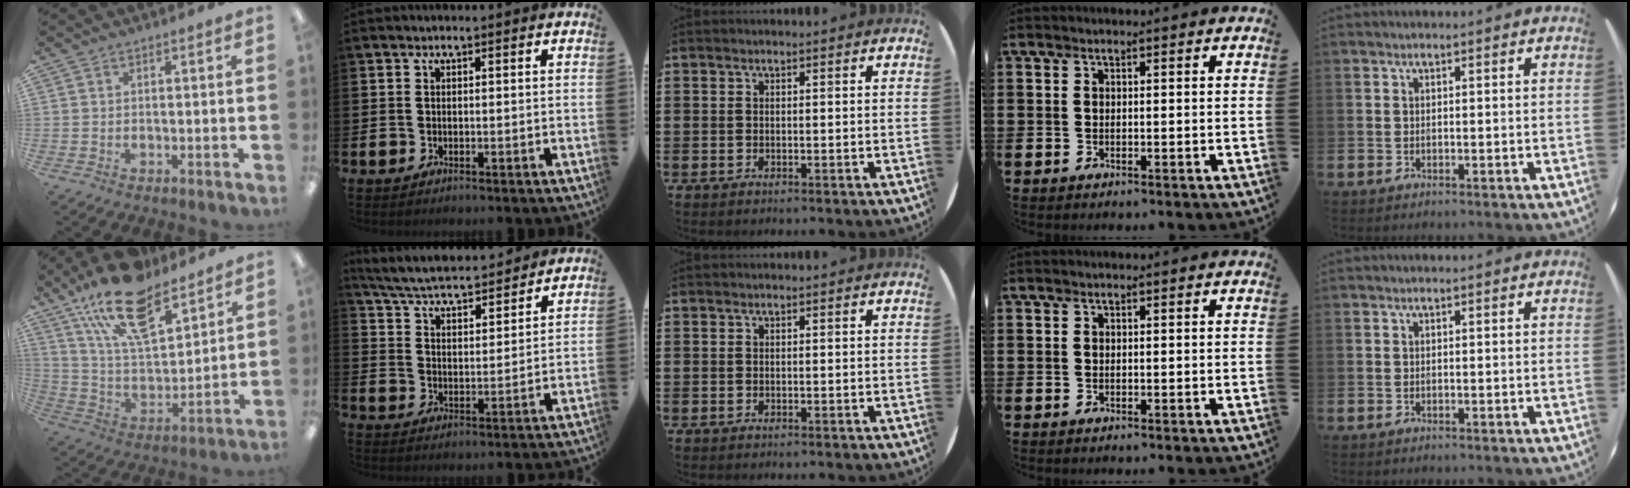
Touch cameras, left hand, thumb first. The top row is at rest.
{"thumb": {"total": 20.1, "force": [14.3, 8.2, 11.5], "torque": [-0.208, -0.072, 0.252]}, "index": {"total": 5.5, "force": [5.3, 0.7, 1.3], "torque": [-0.051, -0.041, 0.087]}}